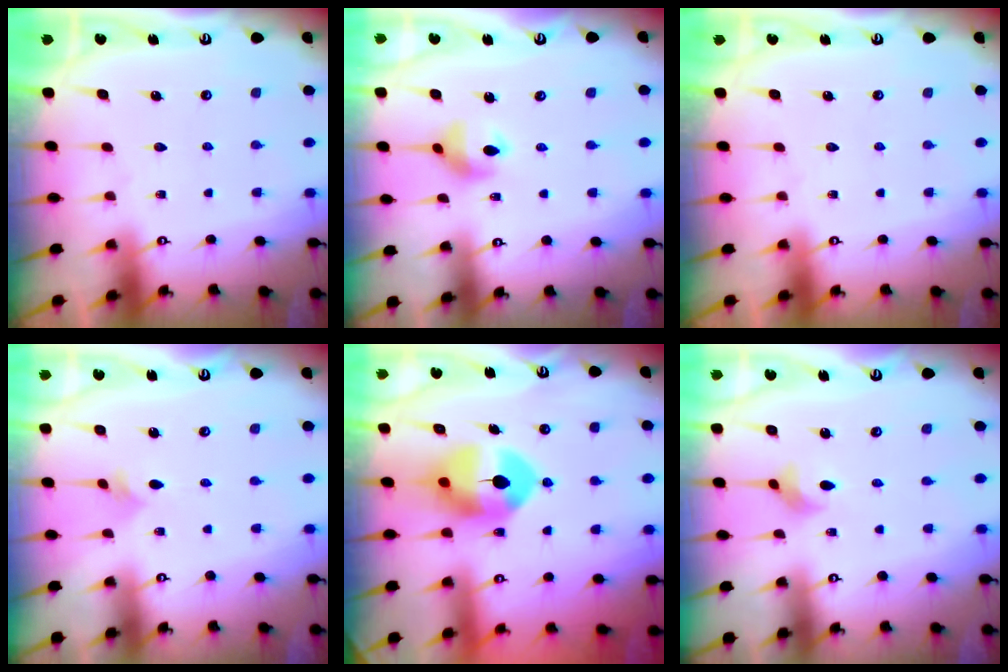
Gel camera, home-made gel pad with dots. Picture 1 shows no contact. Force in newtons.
{"total": 8.1, "press": 7.6, "slide": 2.7}
{"total": 0.0}
{"total": 2.0, "press": 1.9, "slide": 0.5}
{"total": 9.7, "press": 9.5, "slide": 1.9}
{"total": 2.7, "press": 2.7, "slide": 0.2}